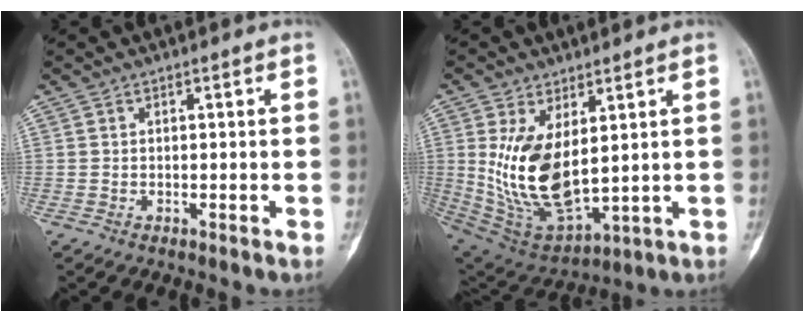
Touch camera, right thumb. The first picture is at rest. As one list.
[{"total": 15.2, "force": [2.7, 7.8, 12.8], "torque": [-0.235, -0.025, 0.081]}]